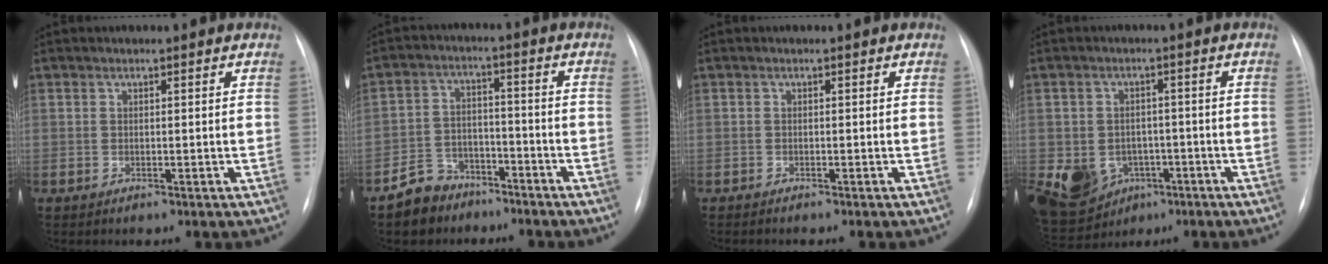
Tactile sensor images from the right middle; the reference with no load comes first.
{"total": 6.9, "force": [-5.1, 4.6, 0.9], "torque": [-0.023, 0.008, -0.087]}
{"total": 1.3, "force": [-1.1, 0.0, 0.7], "torque": [-0.013, -0.005, -0.011]}
{"total": 16.3, "force": [-5.8, 13.5, 7.1], "torque": [-0.187, 0.007, -0.073]}